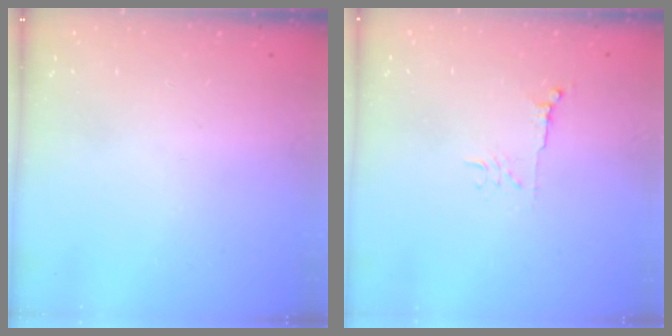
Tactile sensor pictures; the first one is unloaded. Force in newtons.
{"total": 5.4, "press": 5.3, "slide": 0.7}